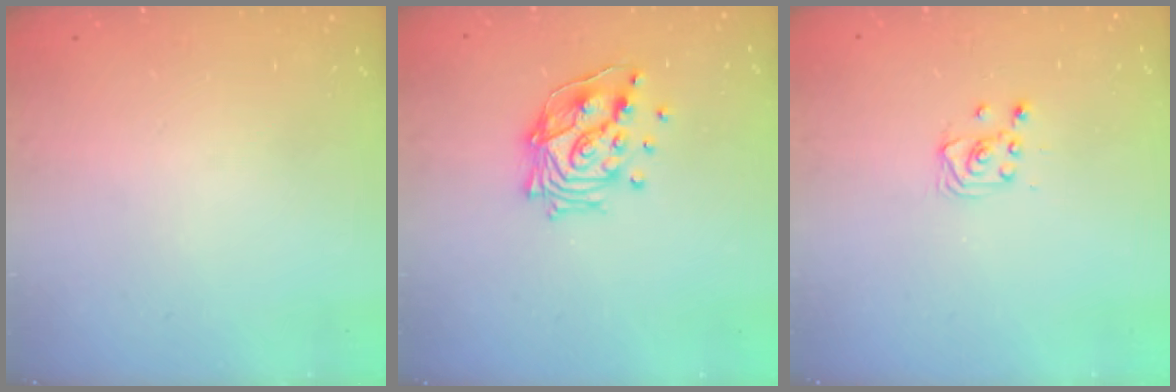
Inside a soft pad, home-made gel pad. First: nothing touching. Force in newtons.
{"total": 14.4, "press": 14.3, "slide": 1.7}
{"total": 2.9, "press": 2.9, "slide": 0.4}